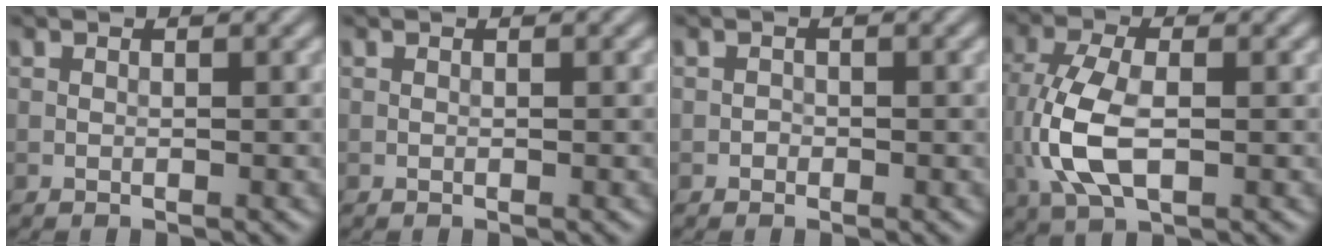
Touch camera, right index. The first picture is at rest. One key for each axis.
{"total": 0.0}
{"total": 0.6, "fx": -0.3, "fy": 0.5, "fz": 0.1, "tx": 0.004, "ty": -0.002, "tz": -0.005}
{"total": 6.5, "fx": -0.8, "fy": 3.3, "fz": 5.5, "tx": -0.136, "ty": -0.001, "tz": -0.014}